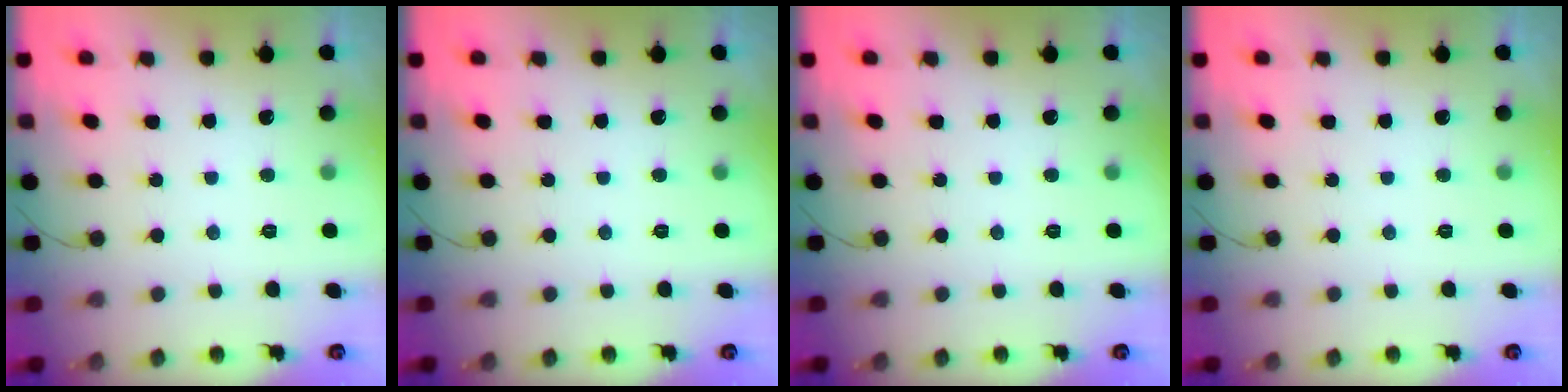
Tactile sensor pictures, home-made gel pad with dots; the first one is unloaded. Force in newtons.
{"total": 0.0}
{"total": 0.0}
{"total": 0.0}